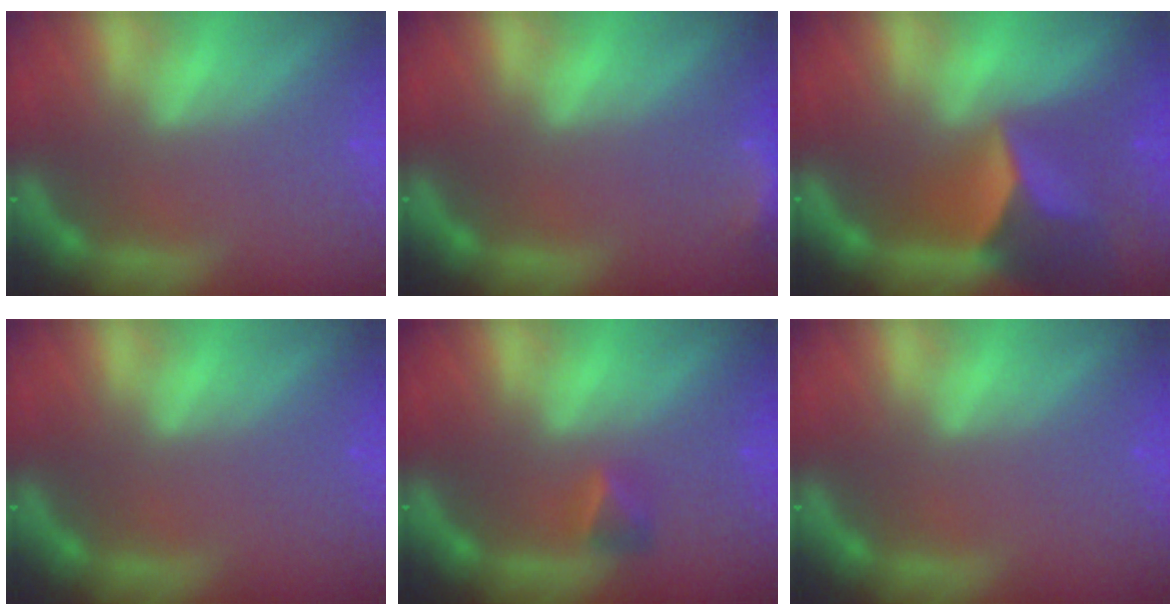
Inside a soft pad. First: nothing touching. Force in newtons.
{"total": 3.0}
{"total": 9.5}
{"total": 0.0}
{"total": 1.9}
{"total": 0.0}